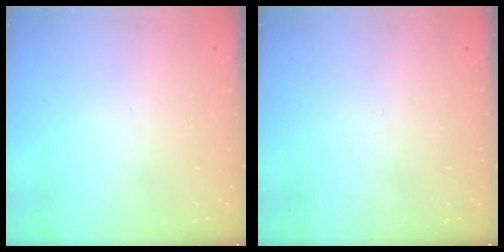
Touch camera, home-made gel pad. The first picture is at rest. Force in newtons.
{"total": 0.0}